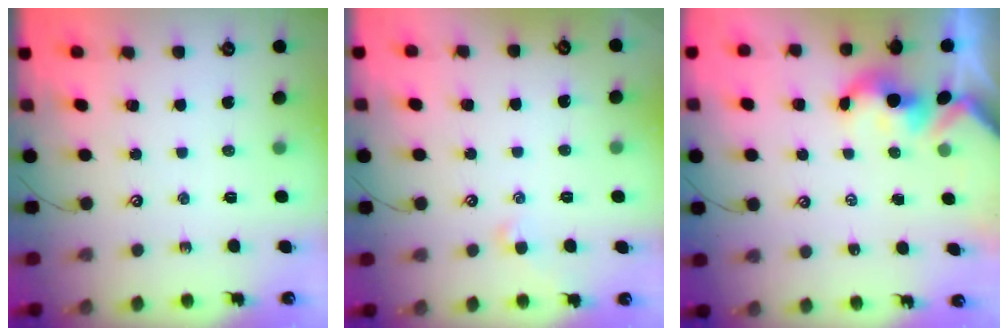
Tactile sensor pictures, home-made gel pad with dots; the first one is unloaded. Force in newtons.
{"total": 0.5, "press": 0.0, "slide": 0.5}
{"total": 1.6, "press": 1.6, "slide": 0.3}